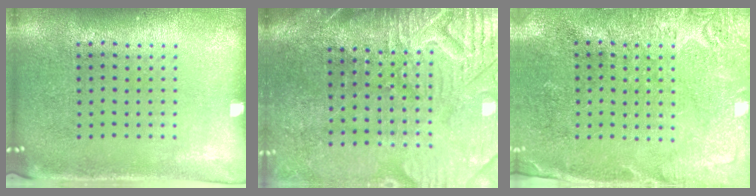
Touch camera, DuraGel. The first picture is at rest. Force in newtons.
{"total": 4.4, "press": 4.0, "slide": 2.0}
{"total": 2.7, "press": 2.6, "slide": 0.6}